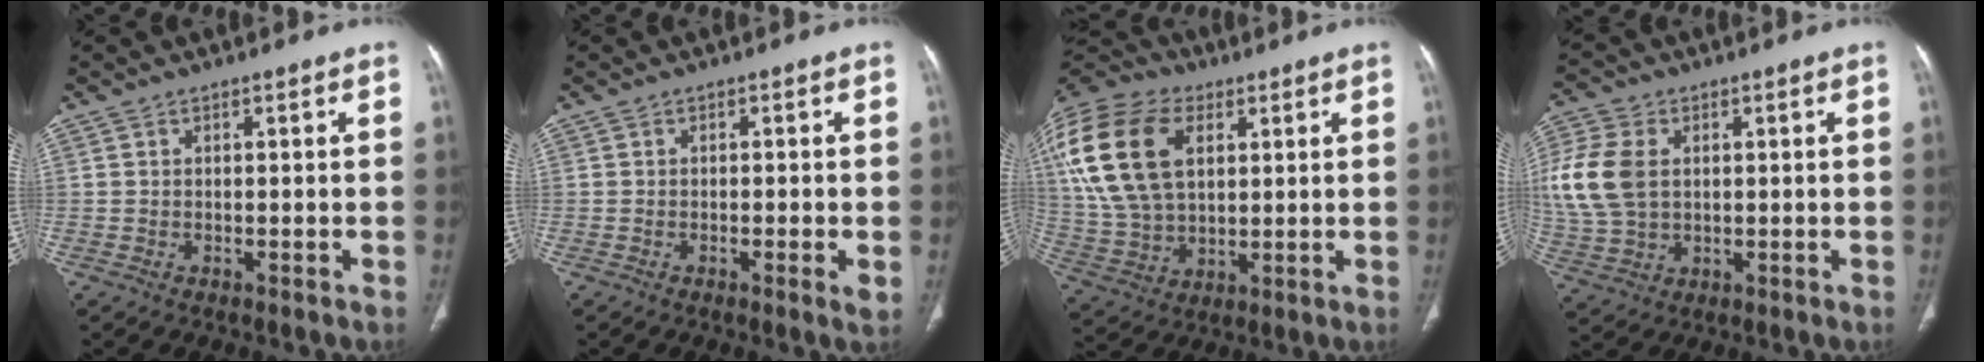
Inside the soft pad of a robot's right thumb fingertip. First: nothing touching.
{"total": 2.5, "force": [-0.6, 0.5, 2.3], "torque": [-0.042, -0.005, -0.011]}
{"total": 23.6, "force": [7.0, 15.0, 16.7], "torque": [-0.361, 0.007, 0.131]}
{"total": 13.0, "force": [1.8, 9.1, 9.1], "torque": [-0.208, 0.005, 0.041]}